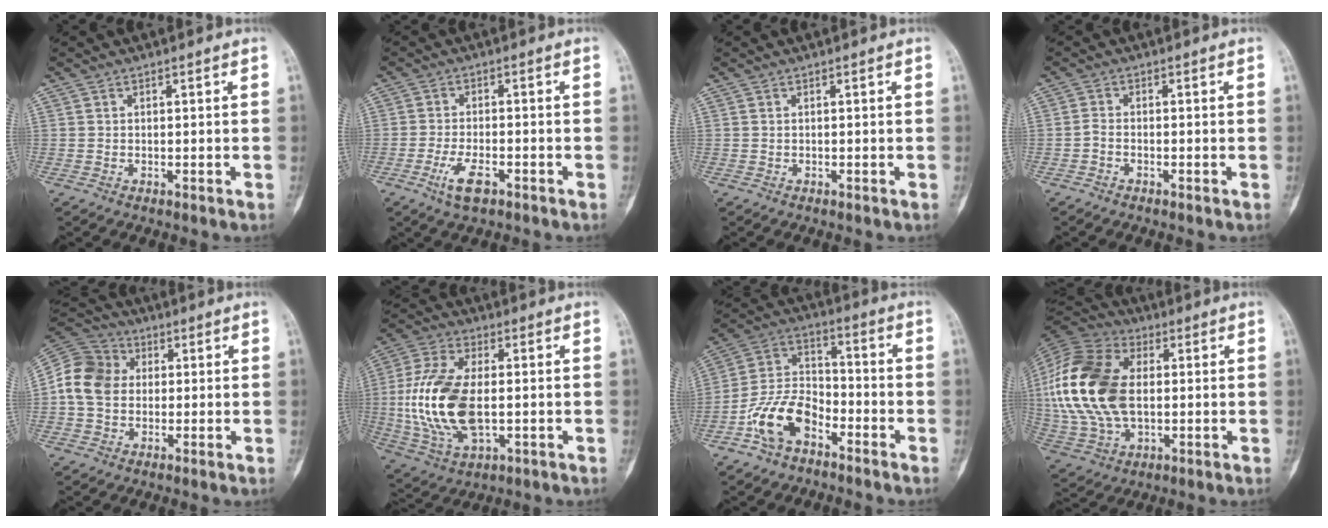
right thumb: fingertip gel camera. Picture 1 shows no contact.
{"total": 5.5, "force": [-2.9, 2.1, 4.2], "torque": [-0.085, 0.008, -0.050]}
{"total": 0.0}
{"total": 1.4, "force": [-0.9, 0.7, 0.8], "torque": [-0.020, 0.007, -0.021]}
{"total": 11.4, "force": [0.7, 9.4, 6.4], "torque": [-0.104, 0.027, 0.001]}
{"total": 18.1, "force": [-0.9, 9.5, 15.3], "torque": [-0.321, -0.002, -0.010]}
{"total": 12.2, "force": [-6.3, 7.3, 7.6], "torque": [-0.138, 0.054, -0.127]}
{"total": 23.4, "force": [1.7, 14.5, 18.3], "torque": [-0.386, 0.003, 0.031]}